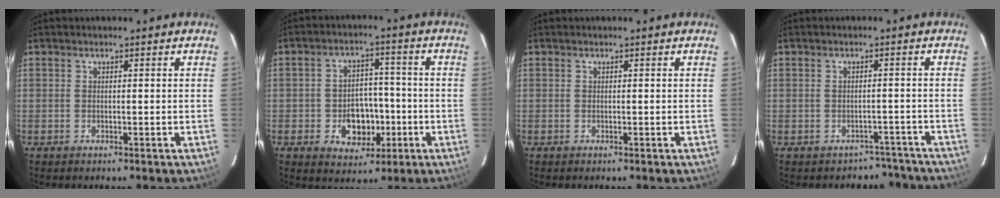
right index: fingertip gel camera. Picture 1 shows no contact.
{"total": 8.8, "force": [-2.9, 6.7, 5.0], "torque": [-0.099, 0.014, -0.029]}
{"total": 0.0}
{"total": 5.6, "force": [-4.7, 3.0, -0.4], "torque": [0.023, 0.039, -0.045]}